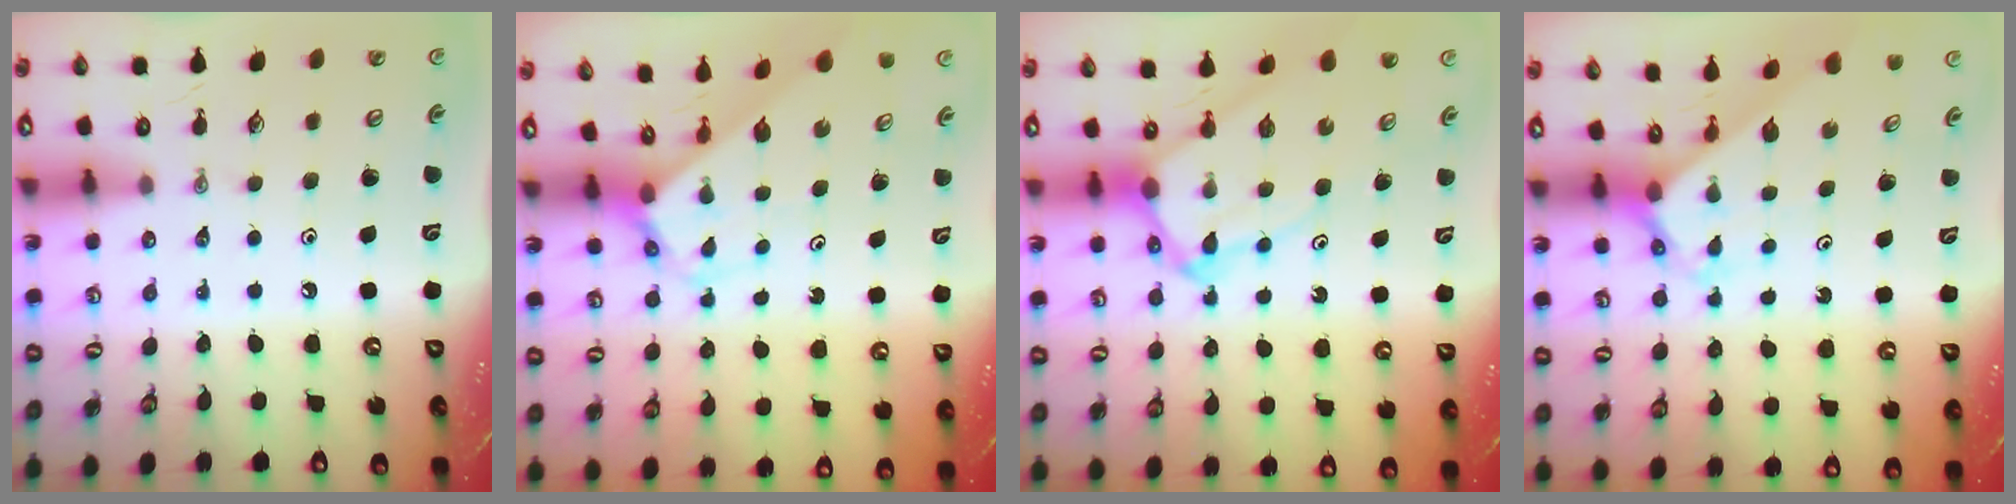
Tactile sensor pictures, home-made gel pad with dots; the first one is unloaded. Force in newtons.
{"total": 2.7, "press": 2.7, "slide": 0.2}
{"total": 7.9, "press": 7.8, "slide": 0.8}
{"total": 2.6, "press": 2.6, "slide": 0.2}